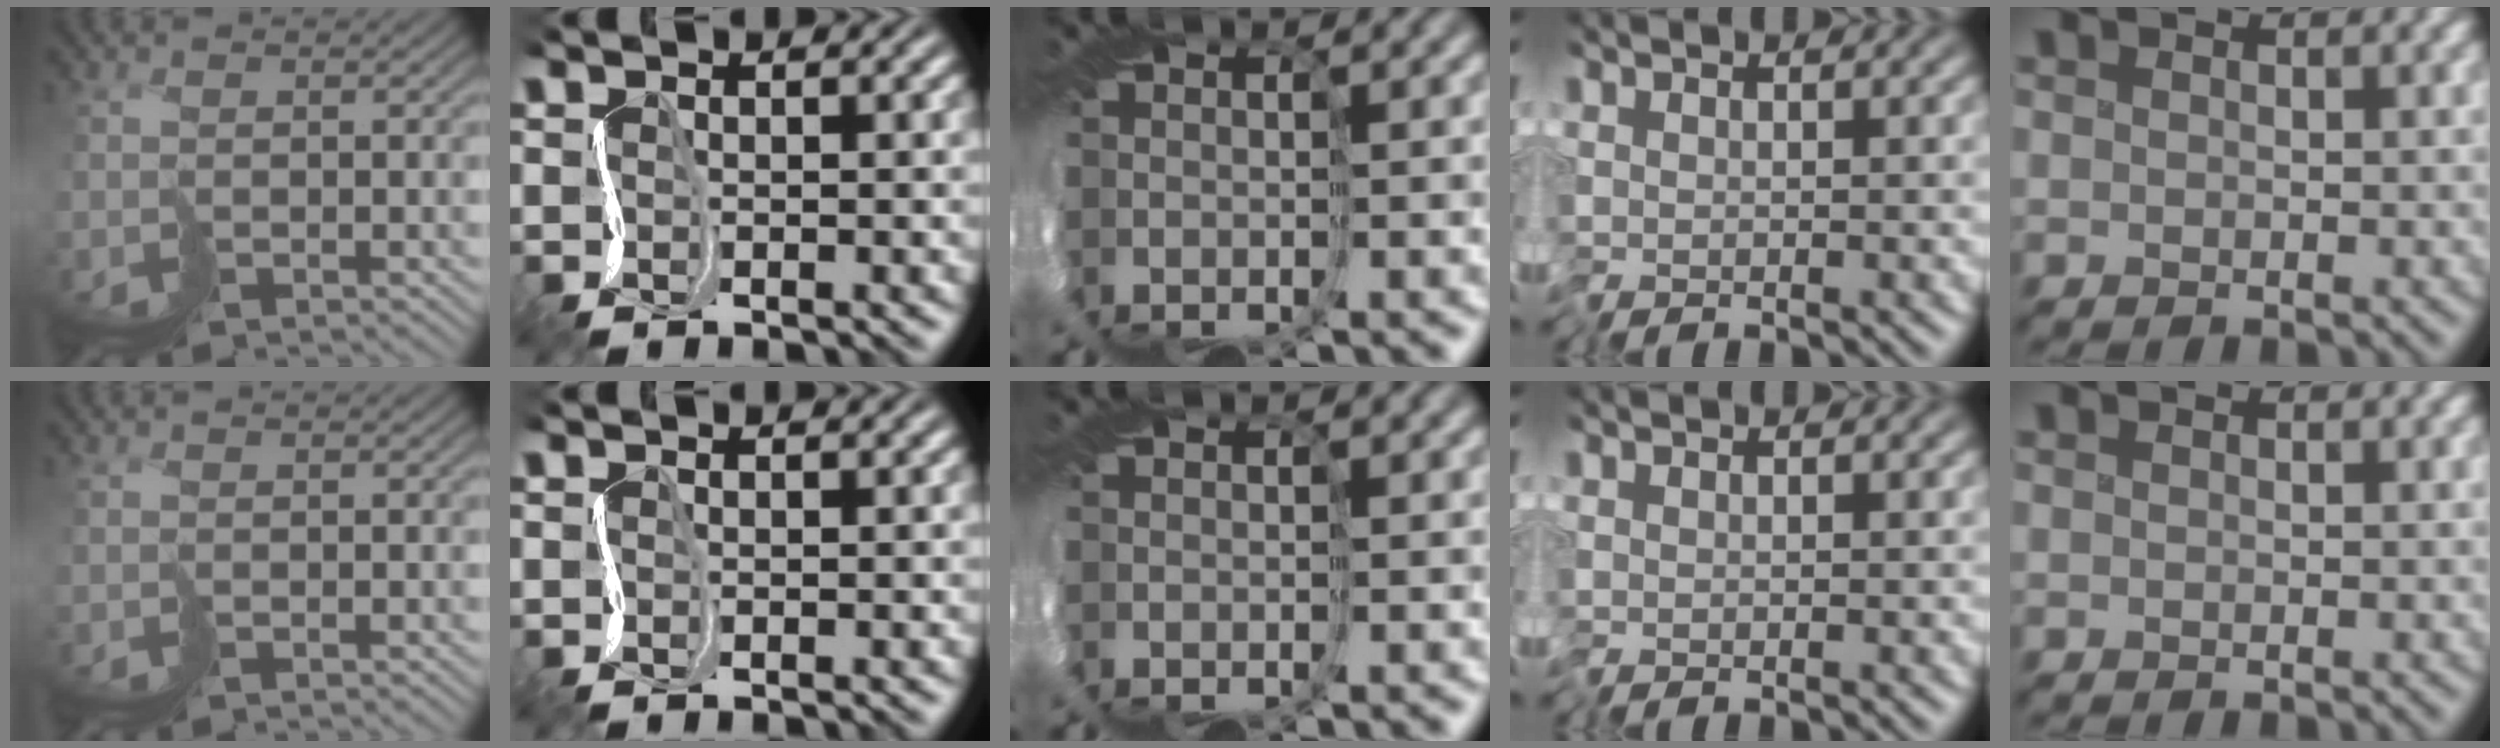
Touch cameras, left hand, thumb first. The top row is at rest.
{}